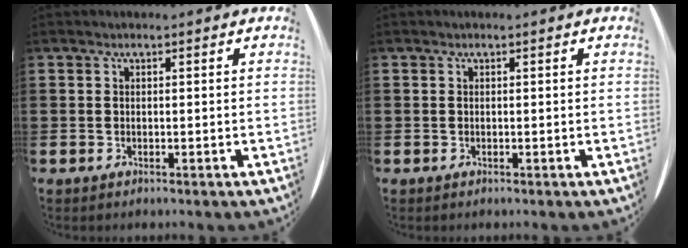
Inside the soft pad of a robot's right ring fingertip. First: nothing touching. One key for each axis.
{"total": 0.0}